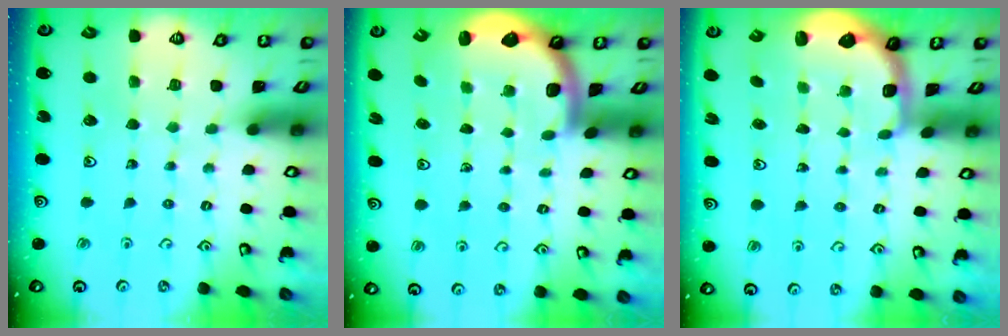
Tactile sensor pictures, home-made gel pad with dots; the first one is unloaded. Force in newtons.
{"total": 2.3, "press": 2.3, "slide": 0.4}
{"total": 2.3, "press": 1.7, "slide": 1.5}